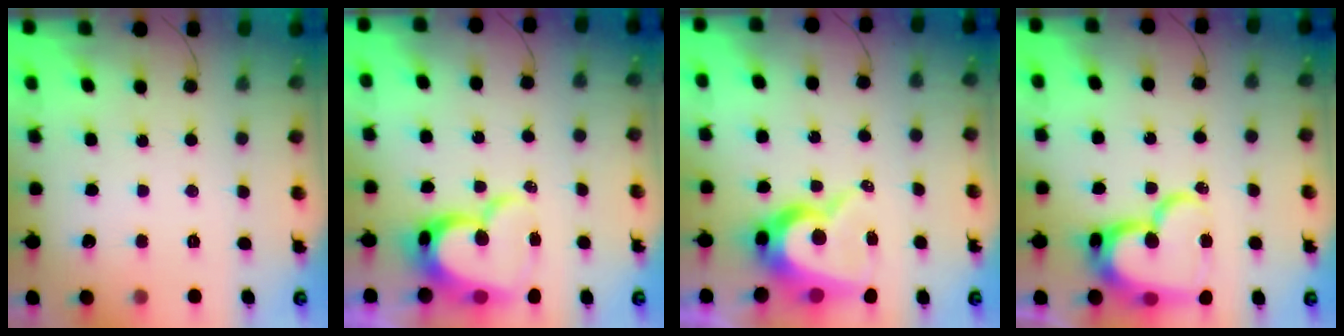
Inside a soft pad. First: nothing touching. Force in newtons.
{"total": 15.2, "press": 15.1, "slide": 1.6}
{"total": 11.7, "press": 11.6, "slide": 1.2}
{"total": 18.2, "press": 18.1, "slide": 1.5}